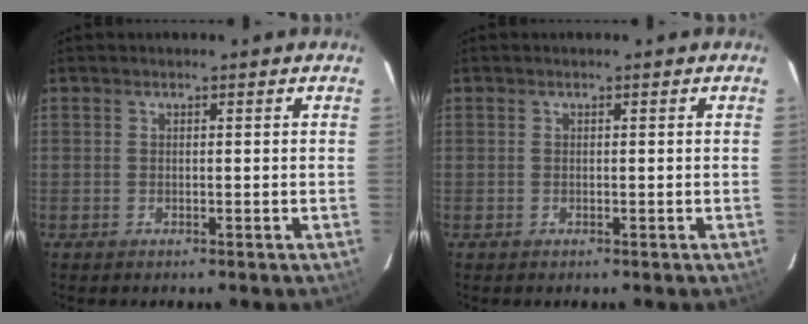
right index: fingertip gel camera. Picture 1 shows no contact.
{"total": 0.0}